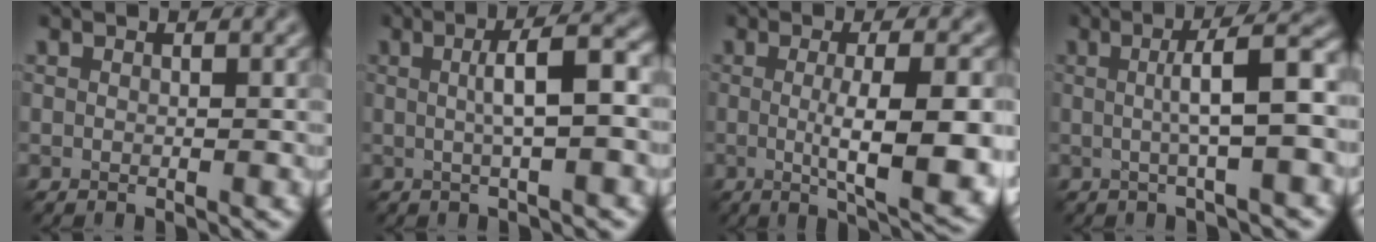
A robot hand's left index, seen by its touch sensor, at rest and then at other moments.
{"total": 4.9, "force": [0.5, 1.0, 4.8], "torque": [-0.070, 0.016, 0.004]}
{"total": 8.7, "force": [-0.8, 2.1, 8.5], "torque": [-0.120, -0.015, -0.006]}
{"total": 6.0, "force": [0.4, 1.2, 5.9], "torque": [-0.082, 0.014, 0.003]}